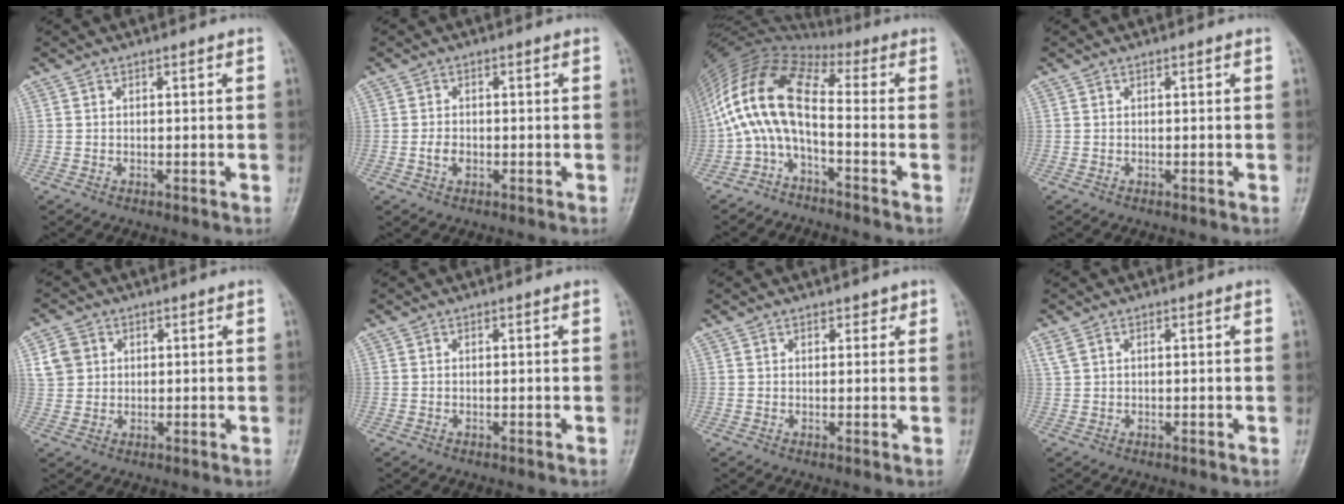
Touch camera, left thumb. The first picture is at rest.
{"total": 2.6, "force": [-0.7, 1.8, 1.7], "torque": [-0.029, 0.007, -0.015]}
{"total": 13.1, "force": [-2.8, 5.5, 11.6], "torque": [-0.232, 0.072, -0.070]}
{"total": 0.0}
{"total": 5.2, "force": [1.5, 4.6, 2.0], "torque": [-0.019, 0.002, 0.029]}
{"total": 0.0}
{"total": 1.7, "force": [1.1, 1.2, 0.4], "torque": [0.014, -0.005, 0.010]}
{"total": 1.8, "force": [0.7, 1.0, 1.4], "torque": [-0.041, 0.017, 0.023]}